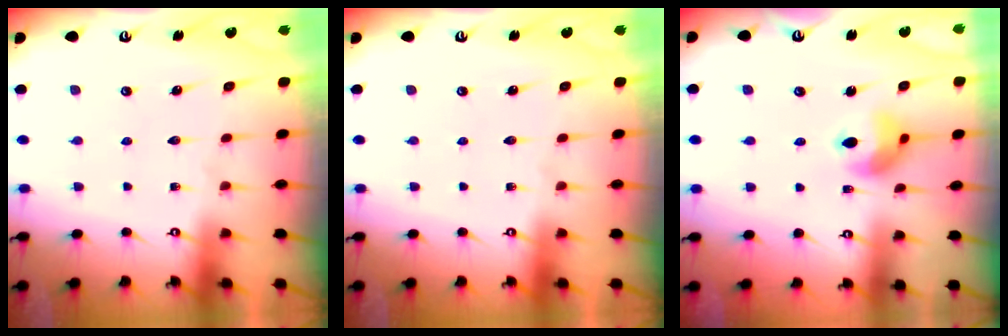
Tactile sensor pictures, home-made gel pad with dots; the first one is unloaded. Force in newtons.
{"total": 0.0}
{"total": 10.8, "press": 10.7, "slide": 1.4}